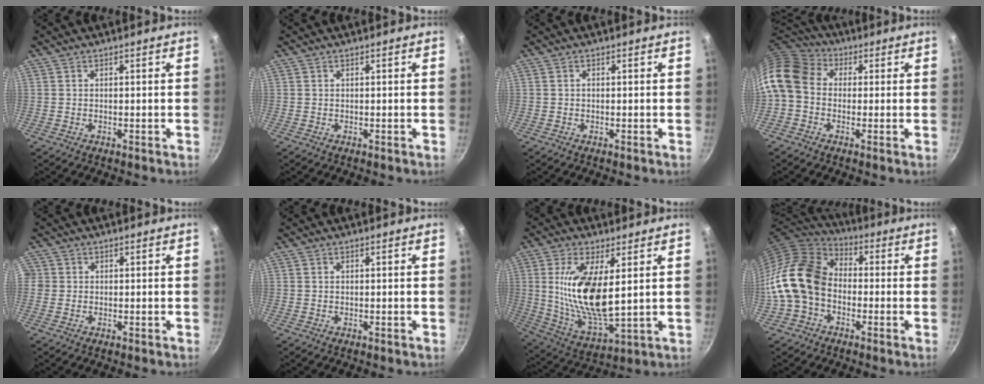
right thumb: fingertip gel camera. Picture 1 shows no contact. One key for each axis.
{"total": 0.0}
{"total": 0.0}
{"total": 13.2, "fx": 0.5, "fy": 10.5, "fz": 7.9, "tx": -0.151, "ty": 0.035, "tz": -0.012}
{"total": 1.5, "fx": -0.1, "fy": 1.5, "fz": 0.2, "tx": 0.007, "ty": 0.003, "tz": -0.005}
{"total": 0.0}
{"total": 16.1, "fx": 3.1, "fy": 6.2, "fz": 14.5, "tx": -0.280, "ty": -0.029, "tz": 0.064}
{"total": 15.1, "fx": -2.7, "fy": 11.3, "fz": 9.7, "tx": -0.157, "ty": 0.042, "tz": -0.070}